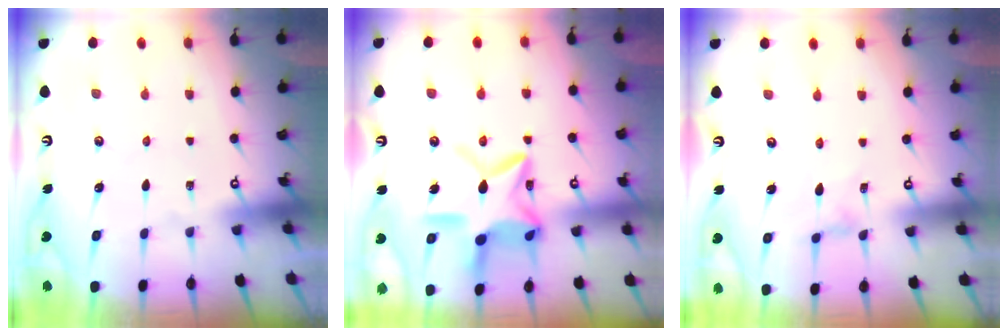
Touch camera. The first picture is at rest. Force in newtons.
{"total": 15.8, "press": 15.7, "slide": 1.1}
{"total": 0.8, "press": 0.8, "slide": 0.3}